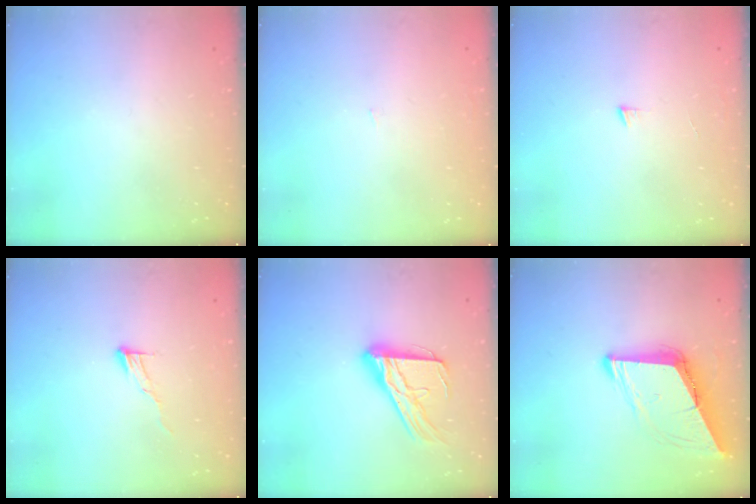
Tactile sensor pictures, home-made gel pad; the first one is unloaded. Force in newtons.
{"total": 0.9, "press": 0.9, "slide": 0.0}
{"total": 4.1, "press": 4.1, "slide": 0.4}
{"total": 6.6, "press": 6.6, "slide": 0.5}
{"total": 16.5, "press": 16.4, "slide": 1.5}
{"total": 9.5, "press": 9.4, "slide": 1.6}